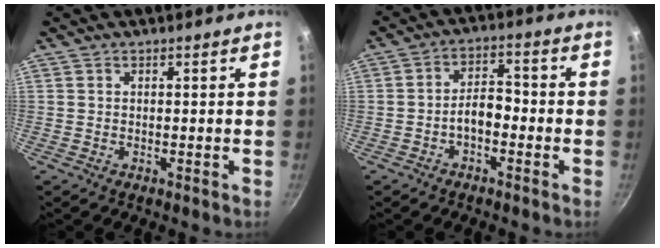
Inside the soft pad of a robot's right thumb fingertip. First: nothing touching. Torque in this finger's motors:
{"motor_torque": [1.04, 0.80, 0.86, -0.36, 0.06]}